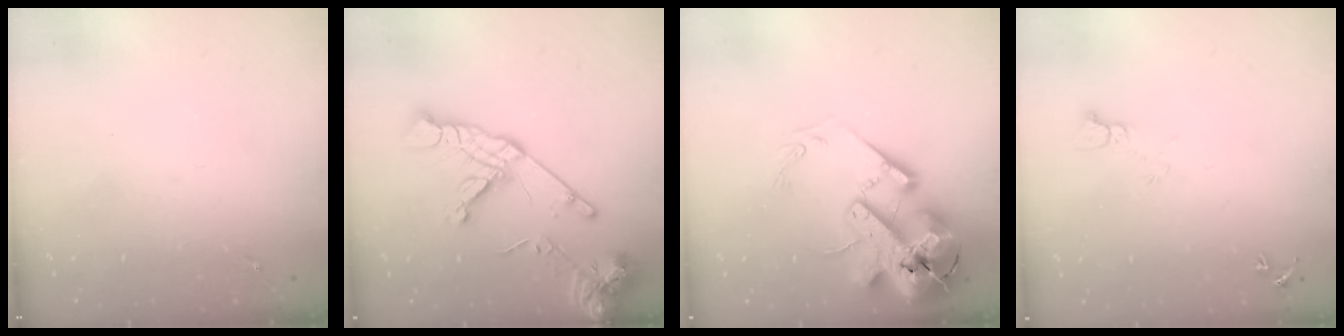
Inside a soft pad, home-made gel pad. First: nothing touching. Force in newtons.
{"total": 16.3, "press": 16.2, "slide": 2.1}
{"total": 23.0, "press": 22.7, "slide": 3.8}
{"total": 4.4, "press": 4.3, "slide": 0.4}